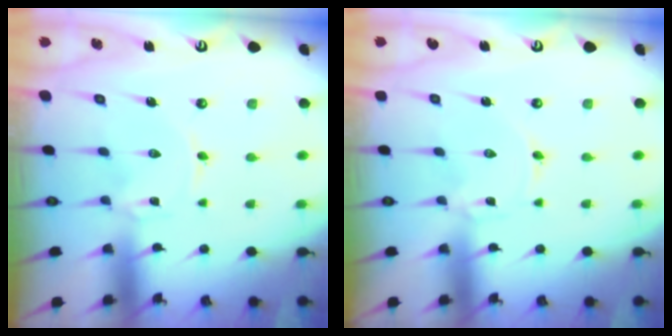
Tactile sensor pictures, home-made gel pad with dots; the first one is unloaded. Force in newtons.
{"total": 0.0}